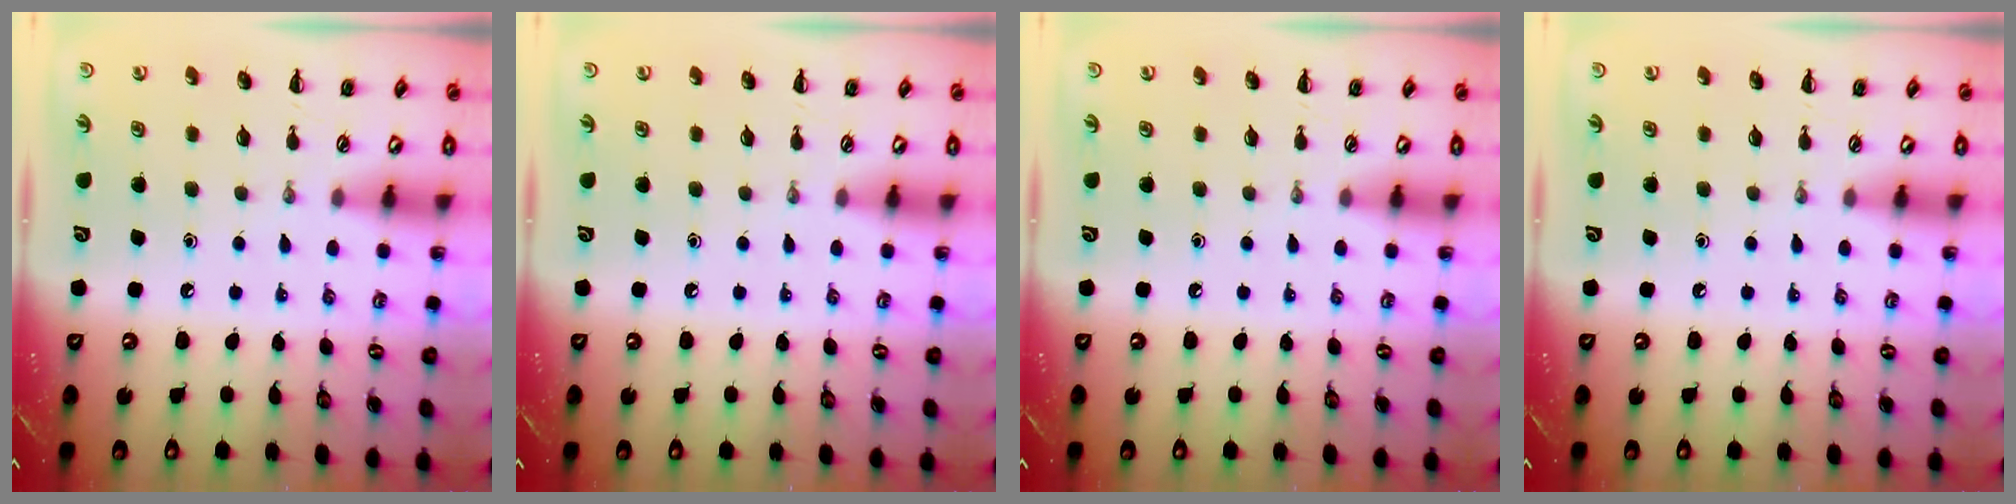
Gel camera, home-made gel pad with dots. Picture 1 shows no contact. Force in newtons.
{"total": 0.0}
{"total": 0.0}
{"total": 0.0}